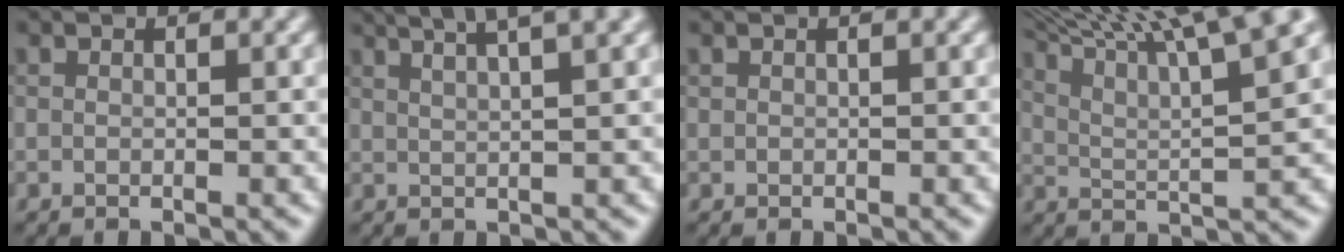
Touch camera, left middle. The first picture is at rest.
{"total": 7.3, "force": [4.9, 2.2, 5.0], "torque": [-0.048, 0.046, 0.041]}
{"total": 0.0}
{"total": 12.6, "force": [9.1, 2.3, 8.3], "torque": [-0.129, 0.028, 0.114]}